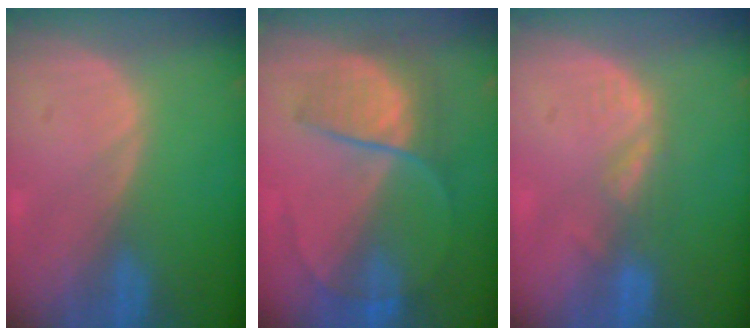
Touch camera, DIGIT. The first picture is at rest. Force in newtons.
{"total": 6.7, "press": 6.5, "slide": 1.7}
{"total": 3.2, "press": 2.6, "slide": 1.9}